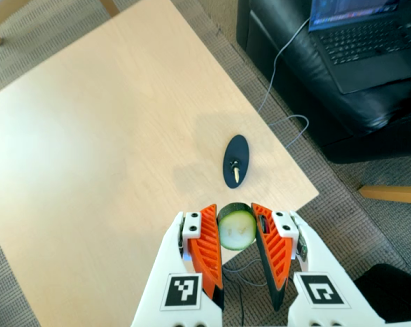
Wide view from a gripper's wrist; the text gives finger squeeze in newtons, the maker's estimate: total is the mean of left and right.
{"total": 11.9, "left": 12.0, "right": 11.8}